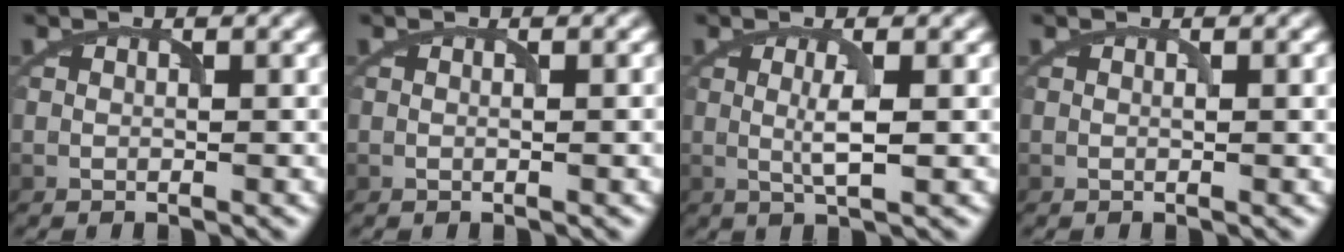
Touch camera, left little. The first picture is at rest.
{"total": 0.7, "force": [0.1, 0.3, 0.7], "torque": [-0.003, -0.005, -0.001]}
{"total": 2.2, "force": [0.0, 0.3, 2.1], "torque": [-0.038, -0.001, 0.003]}
{"total": 0.6, "force": [0.1, 0.1, 0.6], "torque": [-0.006, 0.000, 0.002]}